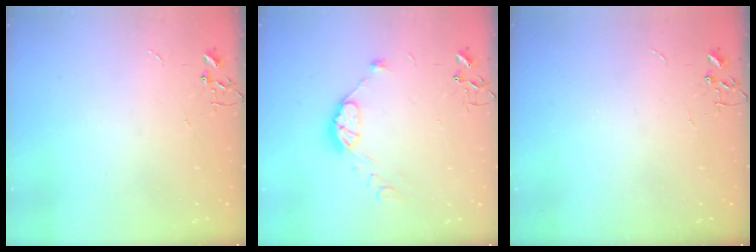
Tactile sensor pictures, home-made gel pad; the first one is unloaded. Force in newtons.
{"total": 9.7, "press": 9.7, "slide": 0.7}
{"total": 0.0}